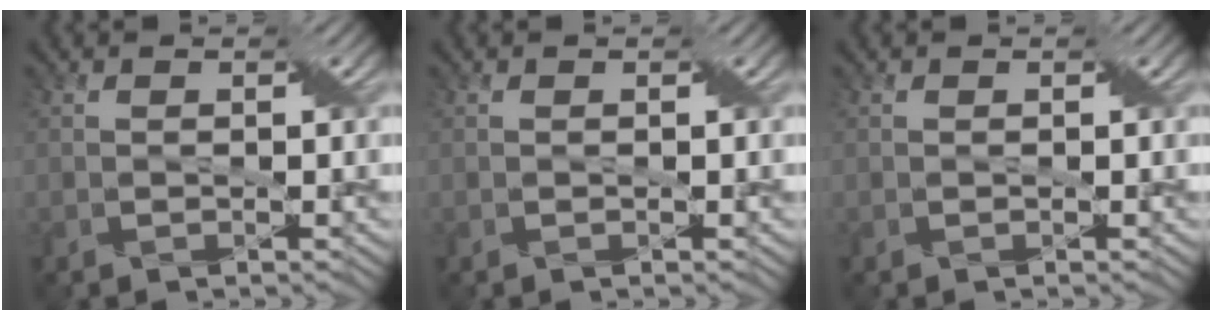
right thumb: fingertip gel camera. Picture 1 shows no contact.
{"total": 0.0}
{"total": 0.0}